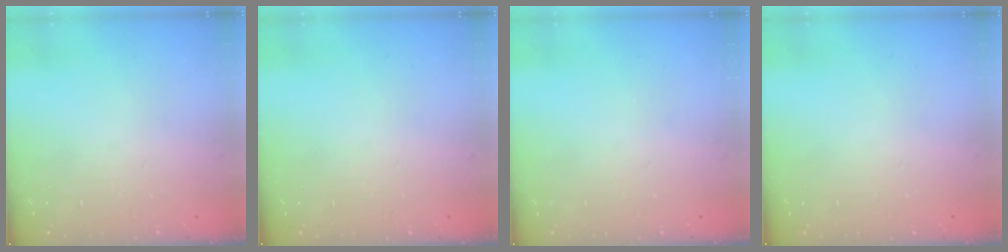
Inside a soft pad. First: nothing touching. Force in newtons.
{"total": 0.0}
{"total": 0.0}
{"total": 0.0}